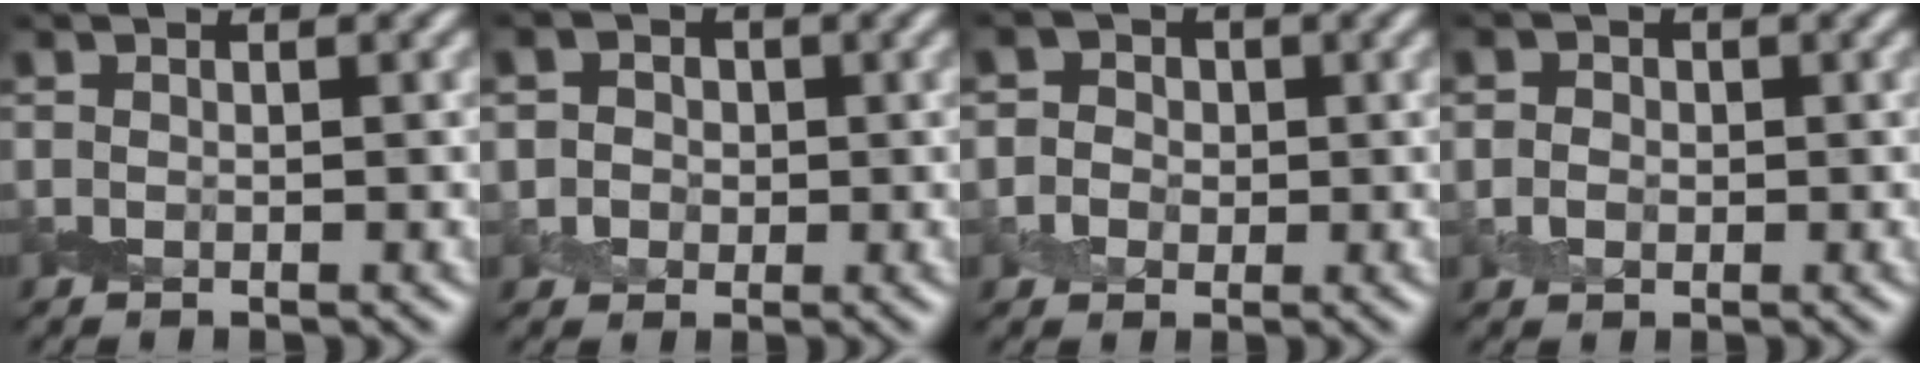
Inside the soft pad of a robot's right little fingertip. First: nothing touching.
{"total": 3.5, "force": [0.6, 3.2, 1.3], "torque": [-0.004, 0.010, -0.004]}
{"total": 4.2, "force": [0.6, 3.8, 1.5], "torque": [-0.003, 0.020, -0.010]}
{"total": 2.3, "force": [0.1, 2.1, 1.1], "torque": [-0.008, 0.008, -0.010]}